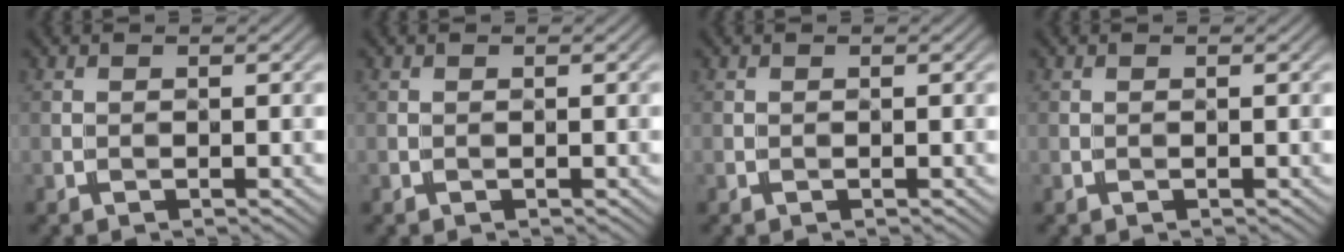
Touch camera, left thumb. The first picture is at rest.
{"total": 0.0}
{"total": 0.0}
{"total": 0.0}